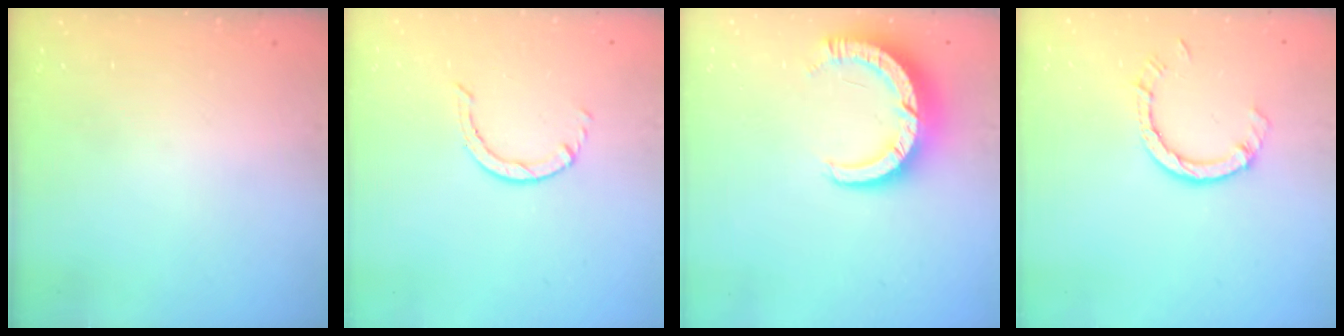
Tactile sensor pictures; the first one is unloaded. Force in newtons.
{"total": 0.6, "press": 0.6, "slide": 0.1}
{"total": 9.2, "press": 9.2, "slide": 0.7}
{"total": 4.8, "press": 4.8, "slide": 0.4}